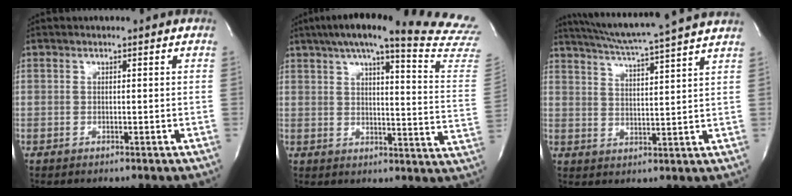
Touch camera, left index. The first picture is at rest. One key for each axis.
{"total": 27.5, "fx": 24.1, "fy": 0.9, "fz": 13.3, "tx": -0.172, "ty": -0.077, "tz": 0.278}
{"total": 15.9, "fx": 14.1, "fy": -1.6, "fz": 7.2, "tx": -0.131, "ty": -0.012, "tz": 0.192}